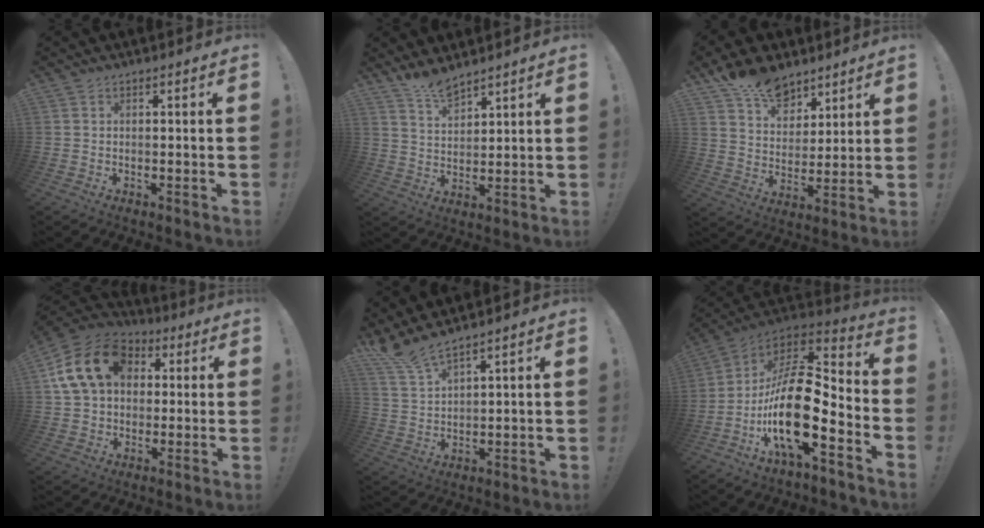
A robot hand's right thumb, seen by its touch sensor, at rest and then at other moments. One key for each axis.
{"total": 6.9, "fx": 6.3, "fy": 1.5, "fz": 2.3, "tx": -0.050, "ty": -0.039, "tz": 0.116}
{"total": 13.8, "fx": 10.0, "fy": 8.2, "fz": 4.7, "tx": -0.076, "ty": -0.066, "tz": 0.193}
{"total": 17.9, "fx": 4.9, "fy": 13.2, "fz": 11.0, "tx": -0.191, "ty": 0.006, "tz": 0.094}
{"total": 6.7, "fx": 5.8, "fy": 0.8, "fz": 3.2, "tx": -0.071, "ty": -0.033, "tz": 0.108}
{"total": 21.7, "fx": -5.9, "fy": 7.8, "fz": 19.4, "tx": -0.379, "ty": 0.015, "tz": -0.102}